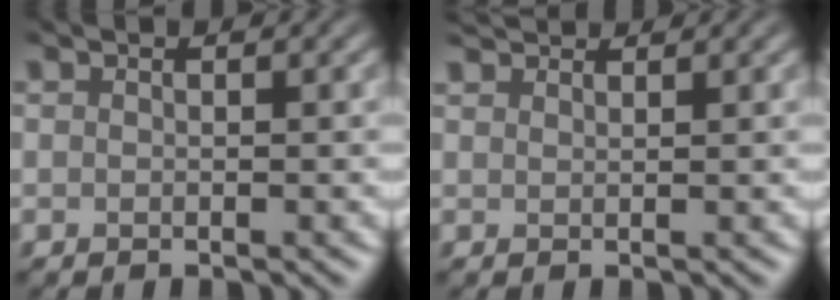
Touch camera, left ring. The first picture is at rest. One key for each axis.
{"total": 2.9, "fx": 2.8, "fy": 0.3, "fz": 0.7, "tx": -0.013, "ty": 0.005, "tz": 0.037}